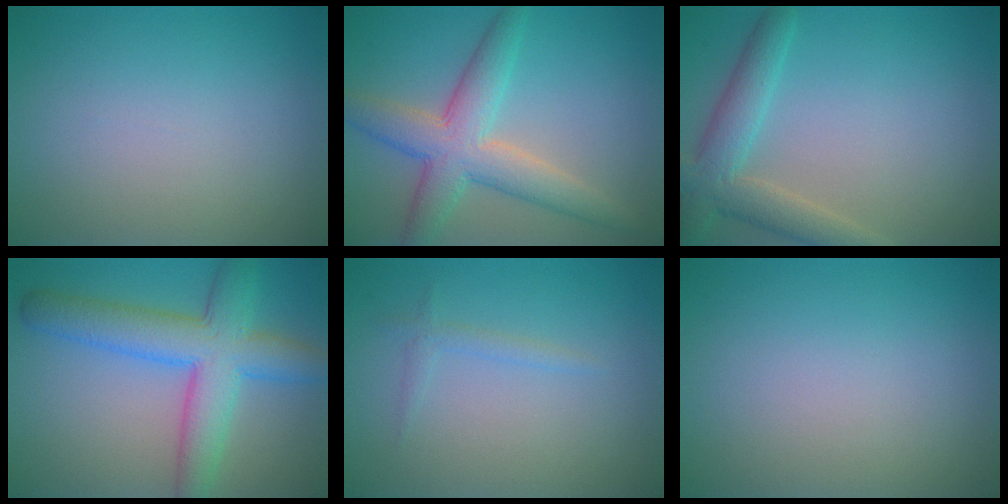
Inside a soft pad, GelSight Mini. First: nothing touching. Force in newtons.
{"total": 6.2, "press": 6.1, "slide": 0.4}
{"total": 4.7, "press": 4.7, "slide": 0.4}
{"total": 7.4, "press": 7.4, "slide": 0.3}
{"total": 1.0, "press": 1.0, "slide": 0.1}
{"total": 0.0}